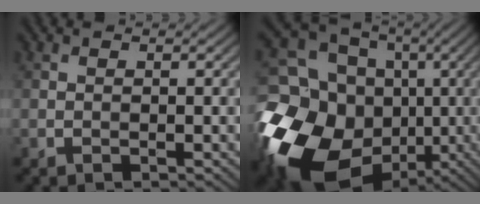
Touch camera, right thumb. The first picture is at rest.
{"total": 22.3, "force": [-6.2, 18.4, 11.0], "torque": [-0.267, -0.027, -0.123]}